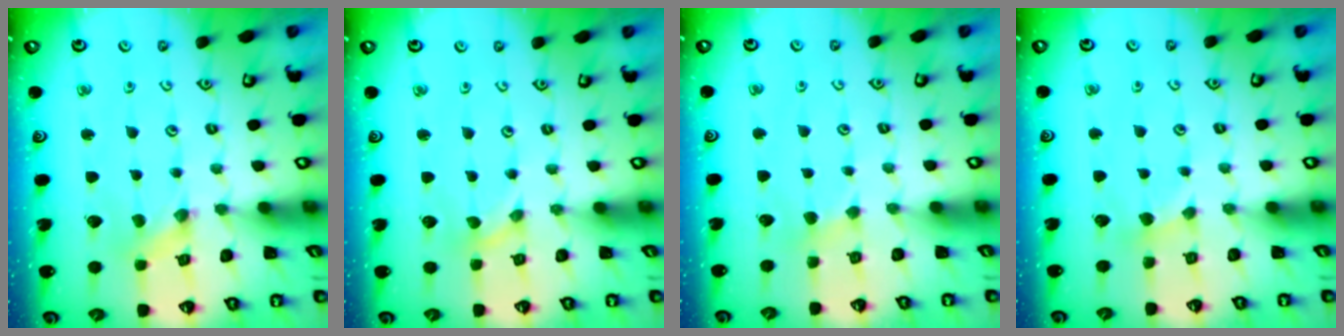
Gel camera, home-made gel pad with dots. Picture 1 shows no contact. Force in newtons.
{"total": 0.0}
{"total": 2.3, "press": 2.3, "slide": 0.3}
{"total": 2.9, "press": 2.9, "slide": 0.4}